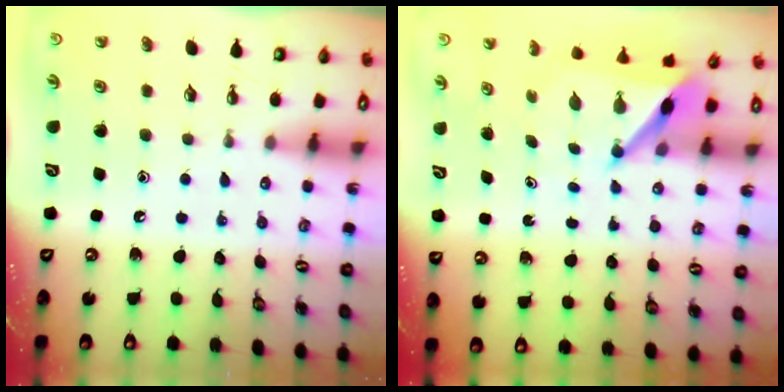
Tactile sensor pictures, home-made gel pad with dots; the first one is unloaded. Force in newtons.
{"total": 5.1, "press": 5.1, "slide": 0.5}